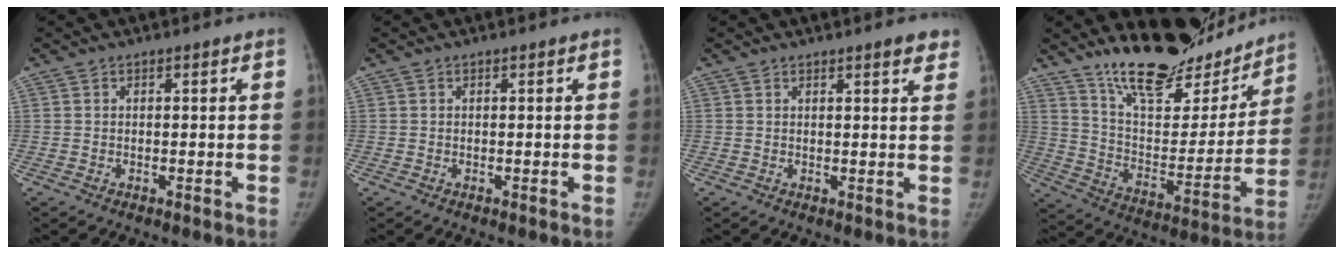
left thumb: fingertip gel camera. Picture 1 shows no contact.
{"total": 0.0}
{"total": 3.5, "force": [2.7, 0.9, 2.1], "torque": [-0.008, -0.008, 0.029]}
{"total": 24.2, "force": [19.9, 8.4, 10.8], "torque": [-0.126, -0.114, 0.312]}